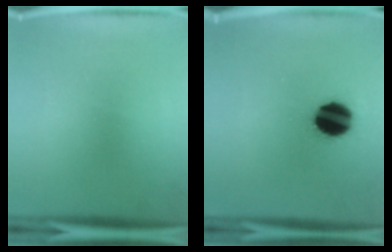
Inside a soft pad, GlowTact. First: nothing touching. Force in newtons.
{"total": 15.2}